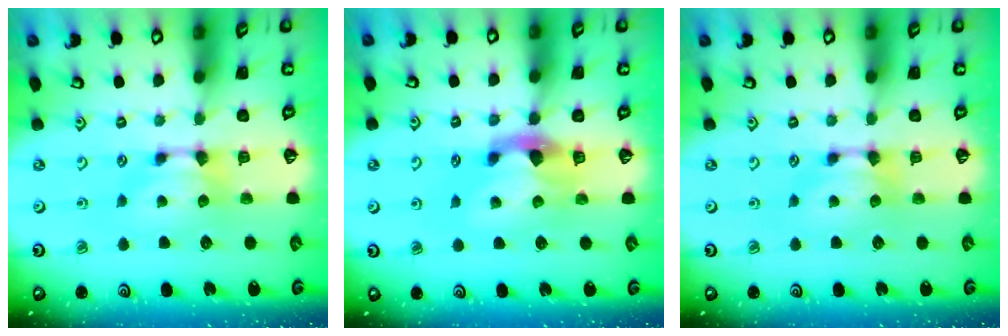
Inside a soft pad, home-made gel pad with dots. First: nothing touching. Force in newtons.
{"total": 2.7, "press": 2.4, "slide": 1.3}
{"total": 0.0}